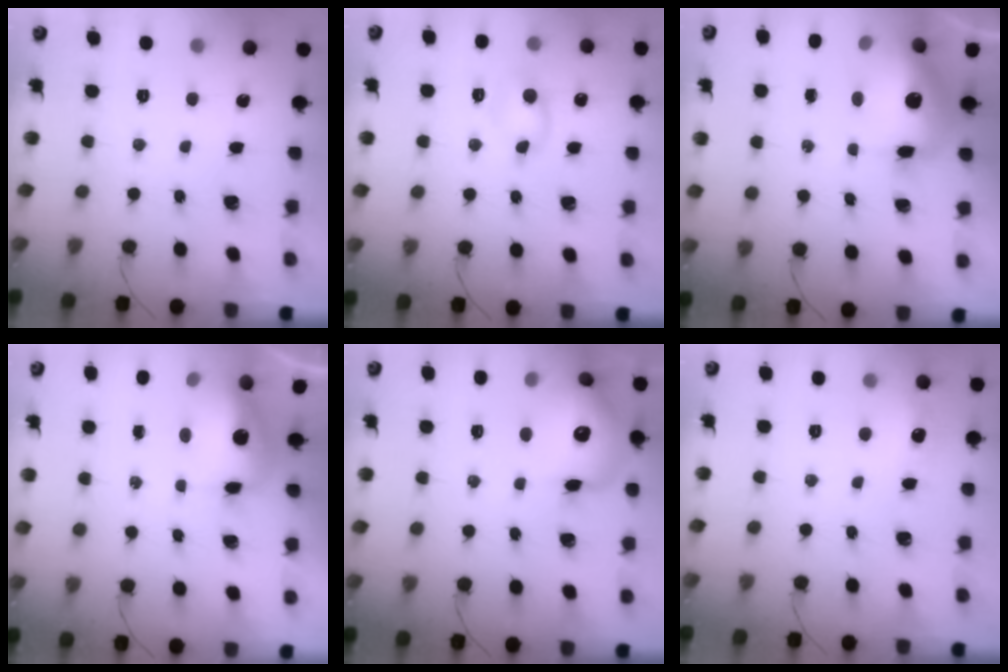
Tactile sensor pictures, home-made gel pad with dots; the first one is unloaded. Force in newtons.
{"total": 5.0, "press": 4.8, "slide": 1.4}
{"total": 14.9, "press": 14.6, "slide": 3.1}
{"total": 11.7, "press": 11.5, "slide": 2.4}
{"total": 15.8, "press": 15.7, "slide": 2.0}
{"total": 6.4, "press": 6.4, "slide": 0.9}